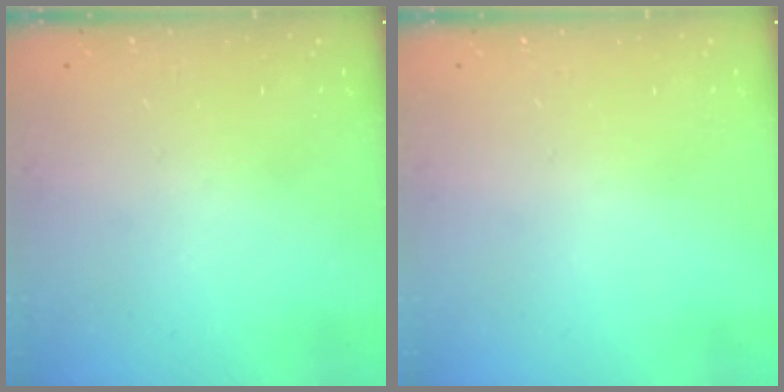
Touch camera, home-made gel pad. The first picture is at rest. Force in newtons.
{"total": 0.0}